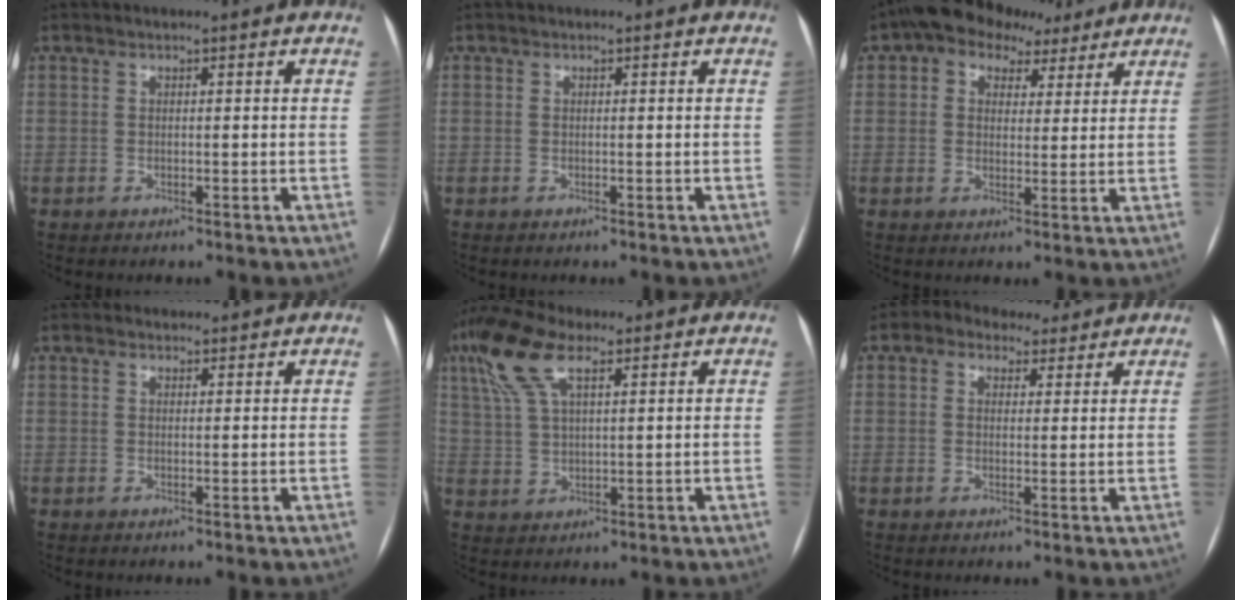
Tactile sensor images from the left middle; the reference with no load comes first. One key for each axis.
{"total": 0.0}
{"total": 8.2, "fx": 4.9, "fy": 5.6, "fz": 3.3, "tx": -0.043, "ty": 0.040, "tz": 0.073}
{"total": 2.4, "fx": 2.2, "fy": 1.0, "fz": 0.3, "tx": -0.006, "ty": 0.022, "tz": 0.033}
{"total": 10.2, "fx": 6.0, "fy": 3.3, "fz": 7.6, "tx": -0.172, "ty": 0.029, "tz": 0.118}
{"total": 5.8, "fx": 4.1, "fy": 3.7, "fz": 1.9, "tx": -0.028, "ty": 0.028, "tz": 0.062}